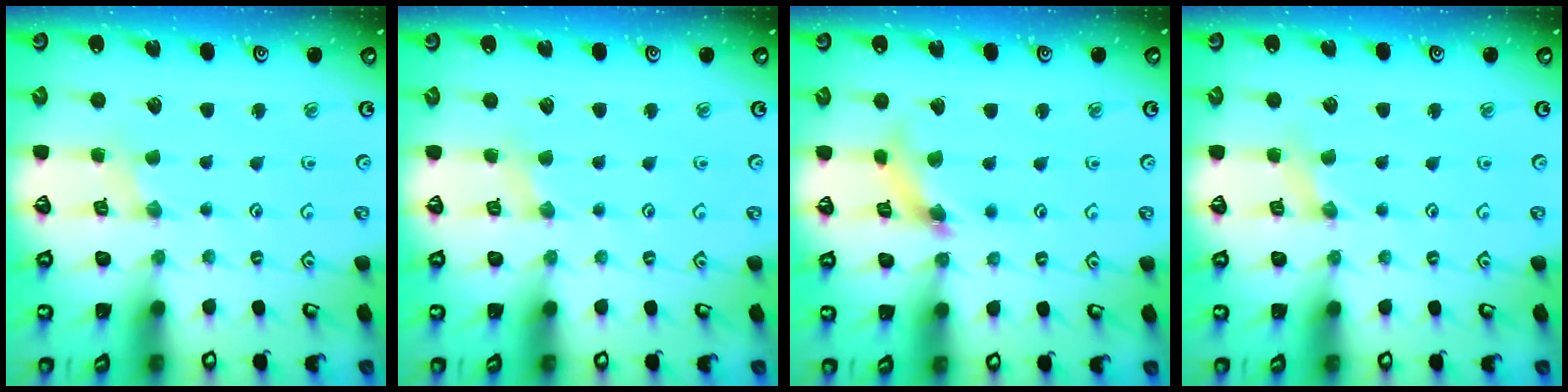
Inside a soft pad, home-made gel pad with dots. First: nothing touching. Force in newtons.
{"total": 1.4, "press": 1.4, "slide": 0.4}
{"total": 6.3, "press": 6.3, "slide": 0.7}
{"total": 2.8, "press": 2.8, "slide": 0.3}